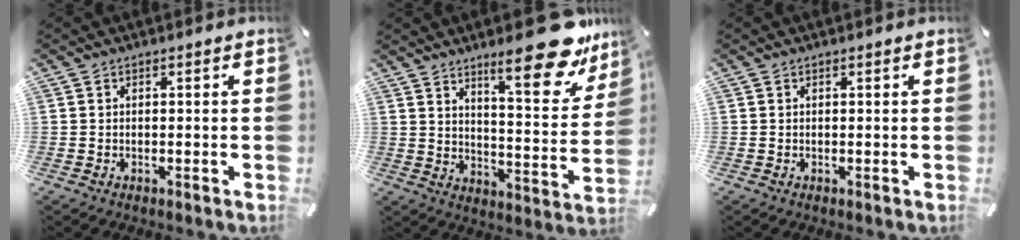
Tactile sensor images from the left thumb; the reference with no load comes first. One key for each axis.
{"total": 19.9, "fx": 13.7, "fy": 6.2, "fz": 13.0, "tx": -0.172, "ty": -0.105, "tz": 0.220}
{"total": 0.0}